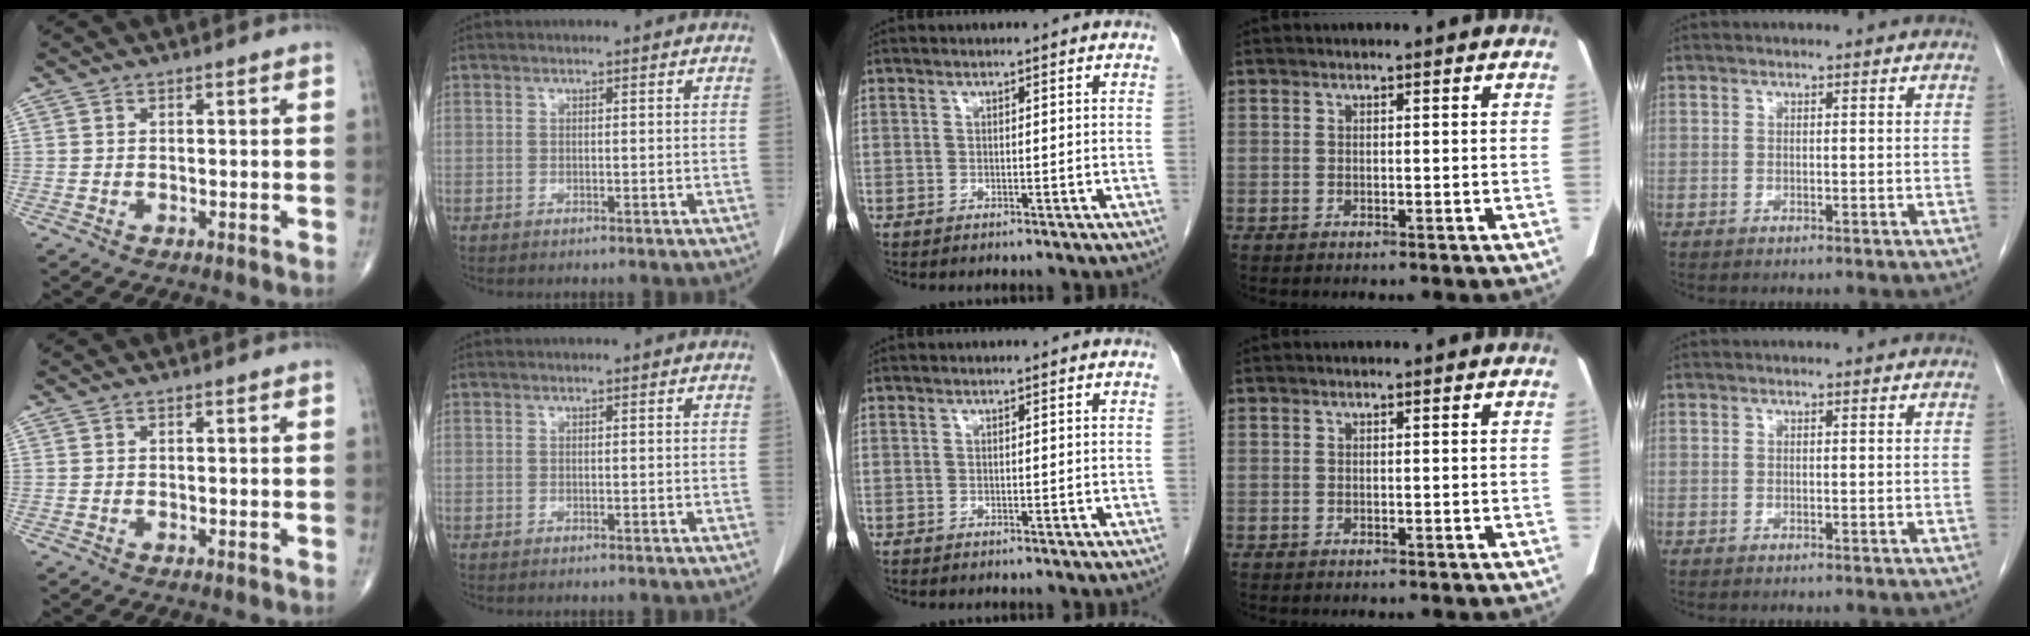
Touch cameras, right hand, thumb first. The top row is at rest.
{}